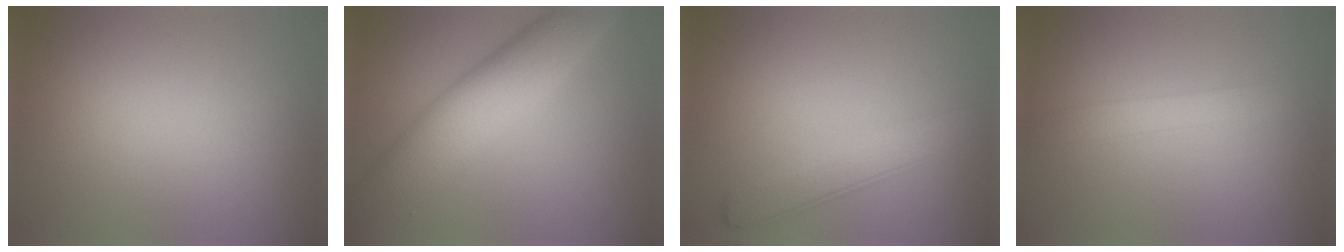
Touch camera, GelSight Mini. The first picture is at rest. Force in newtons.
{"total": 10.2, "press": 10.2, "slide": 0.3}
{"total": 4.4, "press": 4.4, "slide": 0.1}
{"total": 1.7, "press": 1.7, "slide": 0.1}